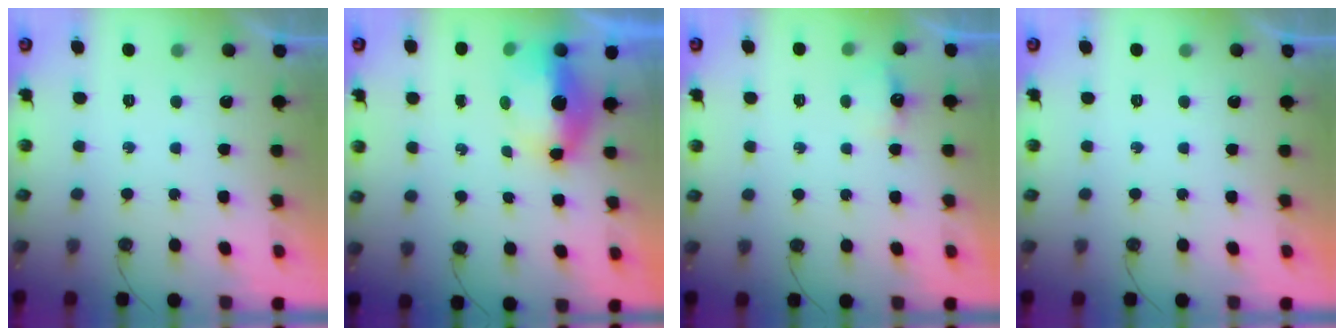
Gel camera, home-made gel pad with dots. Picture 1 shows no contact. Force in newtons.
{"total": 7.9, "press": 7.6, "slide": 2.0}
{"total": 3.9, "press": 3.9, "slide": 0.7}
{"total": 0.0}